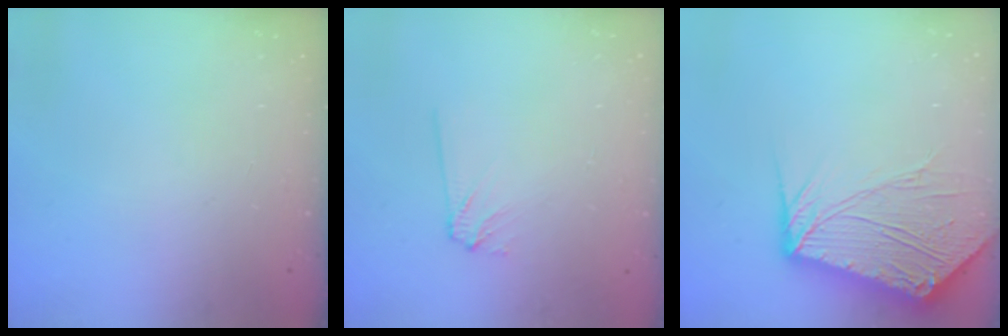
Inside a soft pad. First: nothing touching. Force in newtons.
{"total": 4.2, "press": 4.2, "slide": 0.5}
{"total": 16.8, "press": 16.7, "slide": 2.1}